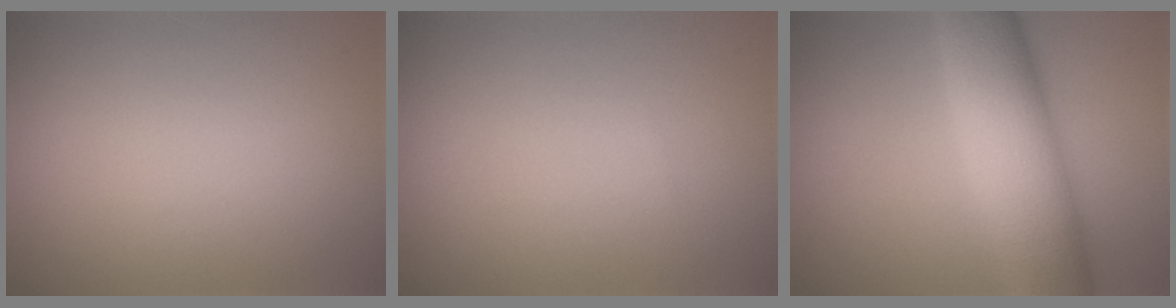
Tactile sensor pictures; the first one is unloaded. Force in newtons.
{"total": 0.0}
{"total": 9.9, "press": 9.9, "slide": 0.2}